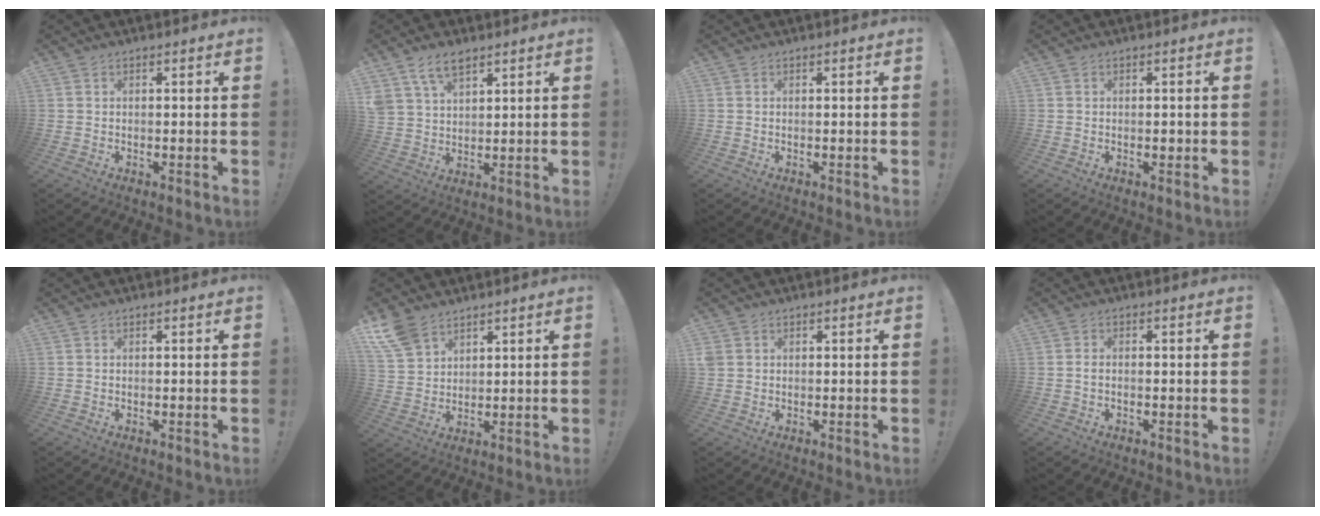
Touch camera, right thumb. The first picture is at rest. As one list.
[{"total": 8.0, "force": [5.4, 4.3, 4.1], "torque": [-0.075, -0.020, 0.103]}, {"total": 0.0}, {"total": 0.6, "force": [-0.3, 0.4, 0.4], "torque": [-0.006, 0.002, -0.005]}, {"total": 0.0}, {"total": 8.6, "force": [6.4, 5.0, 3.1], "torque": [-0.073, -0.035, 0.128]}, {"total": 1.9, "force": [0.7, 1.6, 0.8], "torque": [-0.009, 0.002, 0.014]}, {"total": 1.3, "force": [-0.6, 0.6, 1.1], "torque": [-0.022, 0.005, -0.010]}]